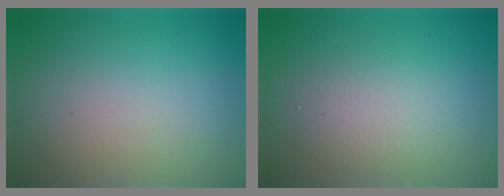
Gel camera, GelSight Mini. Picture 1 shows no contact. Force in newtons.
{"total": 2.9, "press": 2.8, "slide": 0.3}